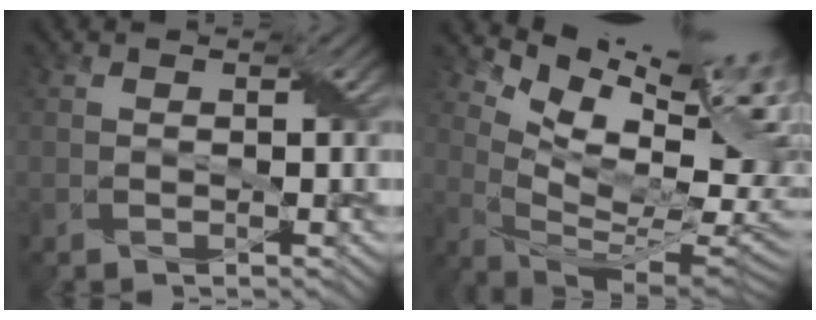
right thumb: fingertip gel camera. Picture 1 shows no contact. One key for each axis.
{"total": 15.6, "fx": 8.7, "fy": 6.1, "fz": 11.4, "tx": -0.192, "ty": 0.010, "tz": 0.144}